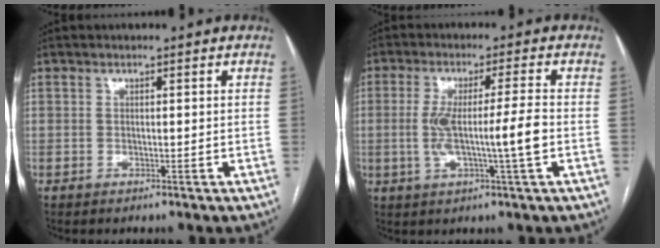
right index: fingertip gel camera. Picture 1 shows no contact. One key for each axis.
{"total": 8.5, "fx": -1.3, "fy": -0.5, "fz": 8.4, "tx": -0.158, "ty": 0.002, "tz": -0.019}